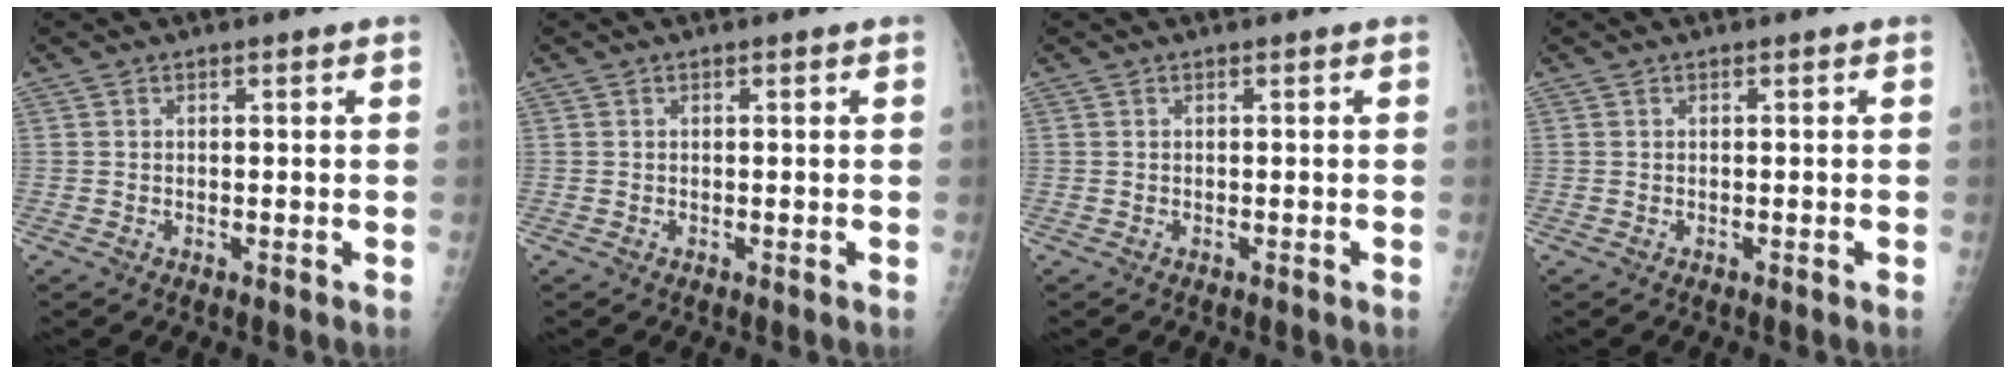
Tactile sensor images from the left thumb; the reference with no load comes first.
{"total": 0.0}
{"total": 0.0}
{"total": 0.0}